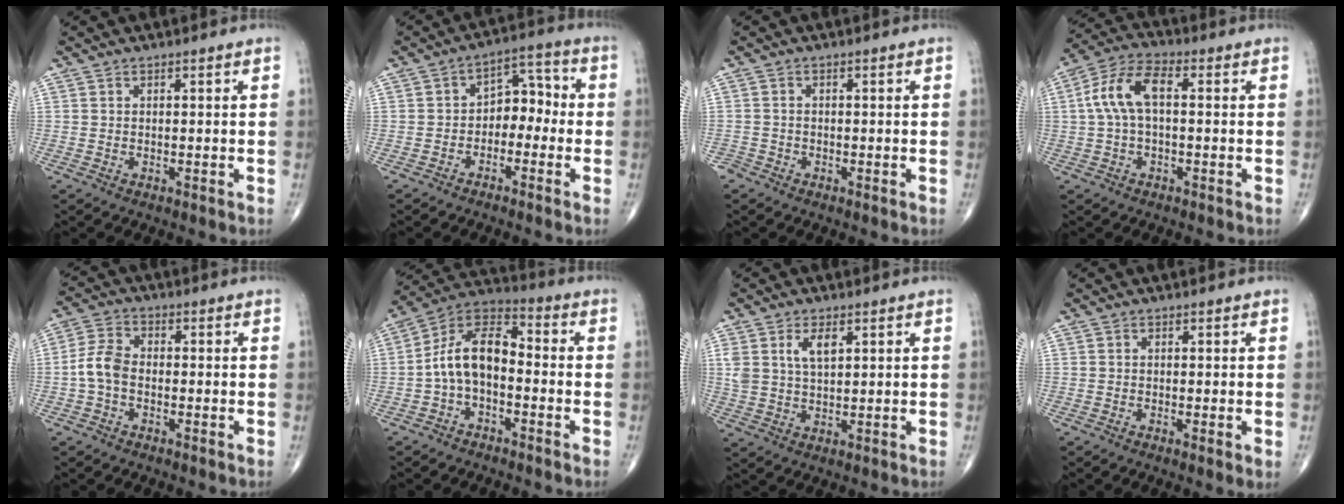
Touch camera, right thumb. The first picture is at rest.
{"total": 7.0, "force": [-1.8, 4.8, 4.8], "torque": [-0.038, 0.043, -0.044]}
{"total": 1.5, "force": [-1.2, 1.0, -0.1], "torque": [0.005, 0.003, -0.027]}
{"total": 9.1, "force": [0.8, 4.5, 7.9], "torque": [-0.170, 0.034, 0.009]}
{"total": 5.6, "force": [-1.2, 3.6, 4.1], "torque": [-0.085, 0.019, -0.034]}
{"total": 11.0, "force": [-2.0, 6.3, 8.8], "torque": [-0.151, 0.048, -0.051]}
{"total": 5.4, "force": [2.3, 2.7, 4.1], "torque": [-0.076, -0.006, 0.049]}
{"total": 1.6, "force": [-0.2, 0.2, 1.6], "torque": [-0.033, -0.007, -0.007]}